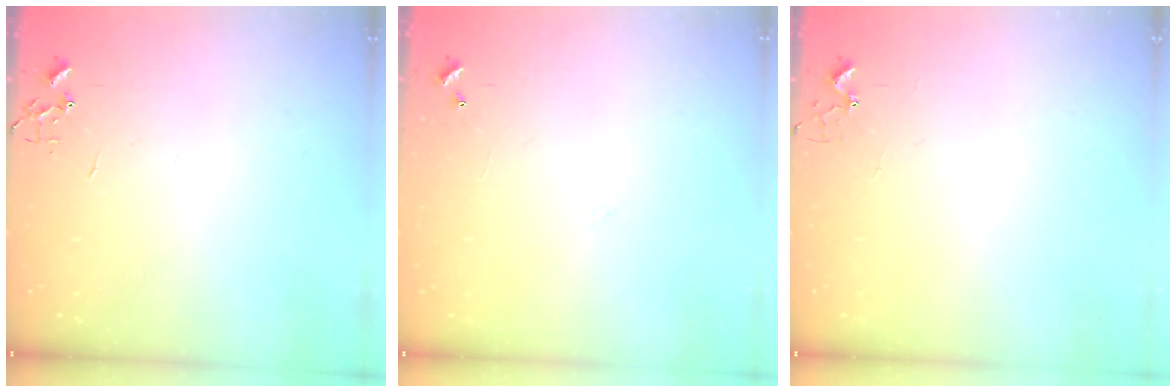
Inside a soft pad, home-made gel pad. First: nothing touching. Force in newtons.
{"total": 3.8, "press": 3.8, "slide": 0.5}
{"total": 2.7, "press": 2.7, "slide": 0.2}